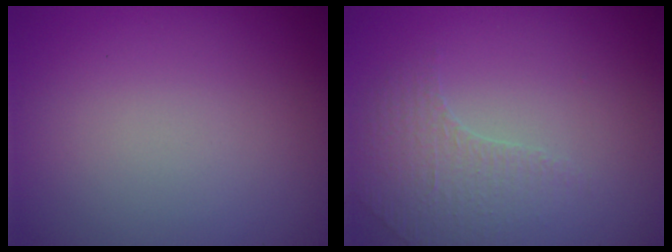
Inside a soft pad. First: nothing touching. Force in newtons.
{"total": 1.5, "press": 1.2, "slide": 0.8}